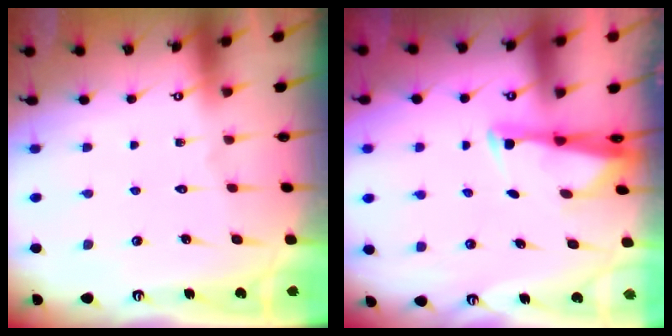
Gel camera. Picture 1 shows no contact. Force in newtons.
{"total": 2.7, "press": 2.6, "slide": 0.7}